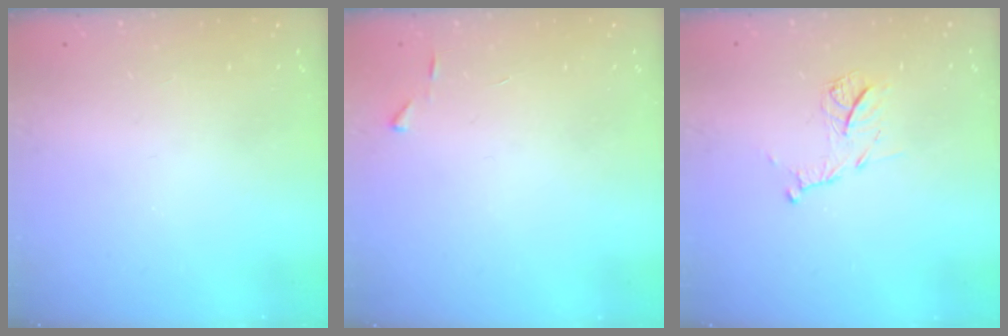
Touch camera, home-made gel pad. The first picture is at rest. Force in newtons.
{"total": 2.7, "press": 2.7, "slide": 0.3}
{"total": 10.1, "press": 10.1, "slide": 0.5}